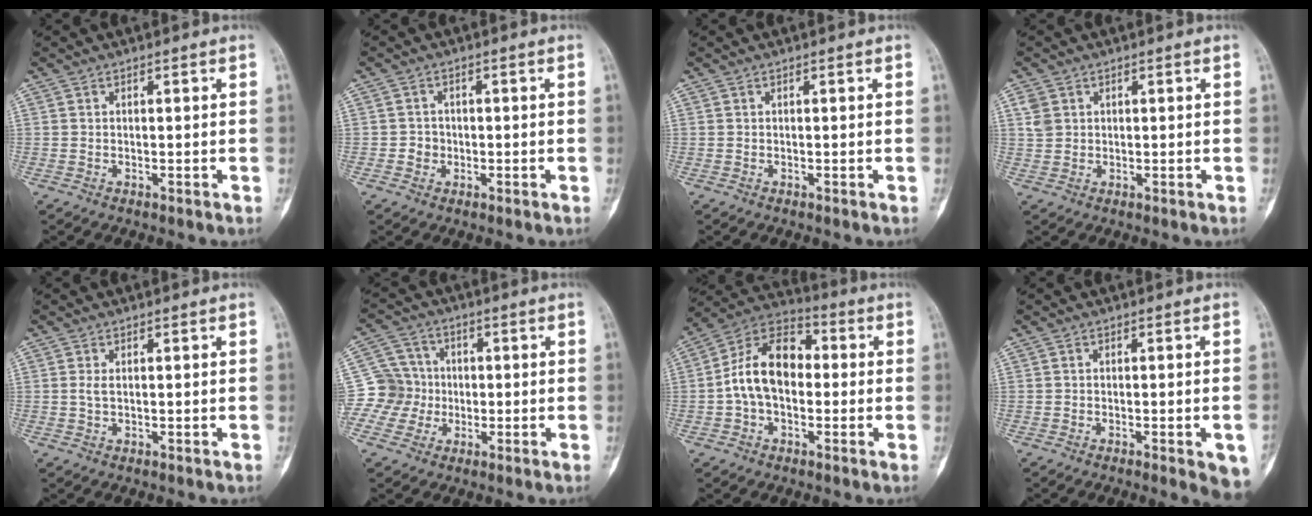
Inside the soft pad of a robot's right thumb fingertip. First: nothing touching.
{"total": 2.2, "force": [-0.5, 2.1, 0.5], "torque": [0.005, 0.009, -0.012]}
{"total": 0.0}
{"total": 2.8, "force": [1.1, 2.3, 1.2], "torque": [-0.019, 0.000, 0.027]}
{"total": 1.1, "force": [0.1, 0.5, 1.0], "torque": [-0.026, -0.001, 0.005]}
{"total": 8.7, "force": [-1.3, 8.4, 1.6], "torque": [0.001, 0.018, -0.033]}
{"total": 13.4, "force": [-0.3, 8.8, 10.1], "torque": [-0.167, 0.039, -0.018]}
{"total": 6.4, "force": [-2.9, 1.5, 5.5], "torque": [-0.054, 0.002, -0.034]}